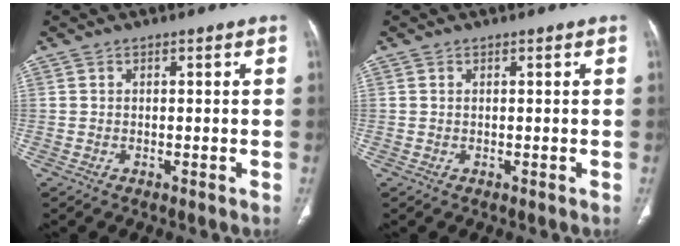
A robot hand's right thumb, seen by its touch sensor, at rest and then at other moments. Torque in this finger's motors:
{"motor_torque": [1.44, 1.36, 0.17, -0.34, -0.01]}